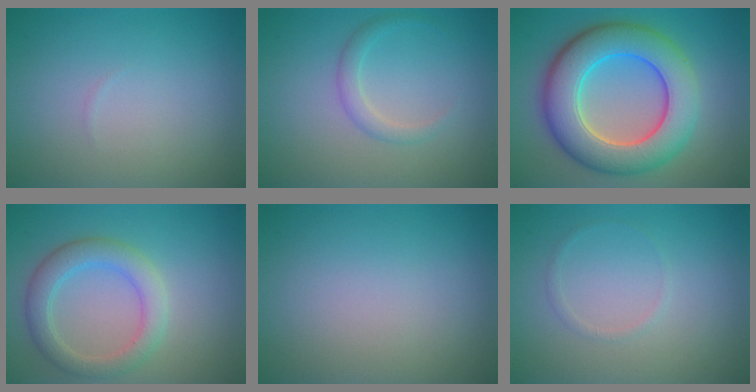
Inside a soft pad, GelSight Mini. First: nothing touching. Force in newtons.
{"total": 1.6, "press": 1.5, "slide": 0.2}
{"total": 9.9, "press": 9.9, "slide": 0.3}
{"total": 3.8, "press": 3.8, "slide": 0.3}
{"total": 0.0}
{"total": 0.7, "press": 0.7, "slide": 0.0}